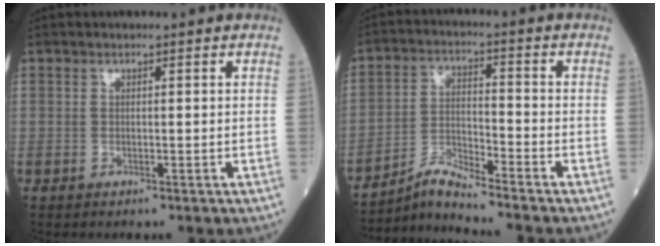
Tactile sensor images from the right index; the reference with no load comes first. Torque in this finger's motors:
{"motor_torque": [-0.56, -0.47, 0.05, 0.00]}